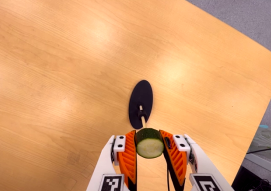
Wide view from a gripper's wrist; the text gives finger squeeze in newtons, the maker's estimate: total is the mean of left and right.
{"total": 11.3, "left": 10.6, "right": 12.0}